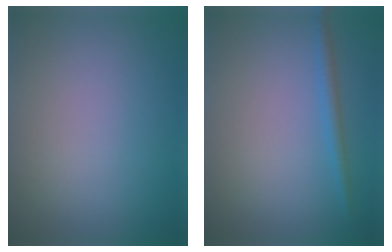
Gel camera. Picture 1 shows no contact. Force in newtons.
{"total": 1.5, "press": 1.5, "slide": 0.1}